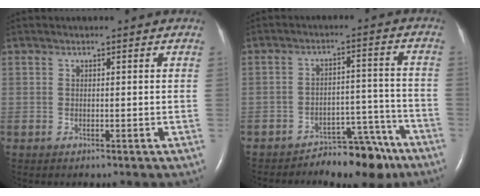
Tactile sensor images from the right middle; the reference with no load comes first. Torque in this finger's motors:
{"motor_torque": [0.15, -0.14, 0.09, 0.05]}